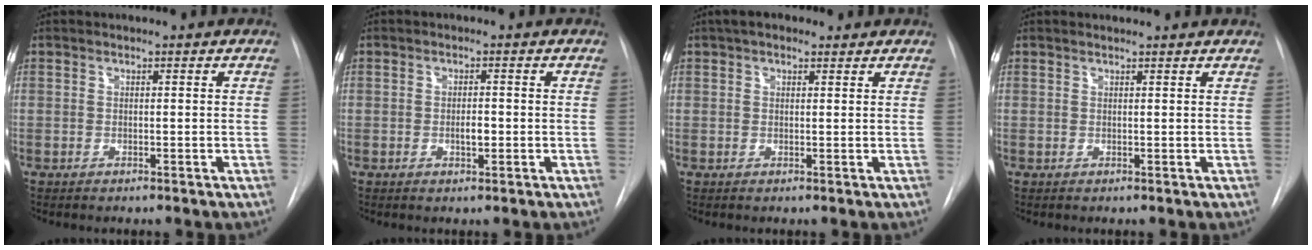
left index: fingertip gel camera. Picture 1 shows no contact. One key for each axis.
{"total": 2.0, "fx": -0.4, "fy": 0.8, "fz": 1.8, "tx": -0.030, "ty": 0.001, "tz": -0.006}
{"total": 4.1, "fx": 2.9, "fy": 1.9, "fz": 2.2, "tx": -0.039, "ty": 0.028, "tz": 0.045}
{"total": 2.9, "fx": 2.8, "fy": 0.3, "fz": 0.7, "tx": -0.013, "ty": 0.018, "tz": 0.033}